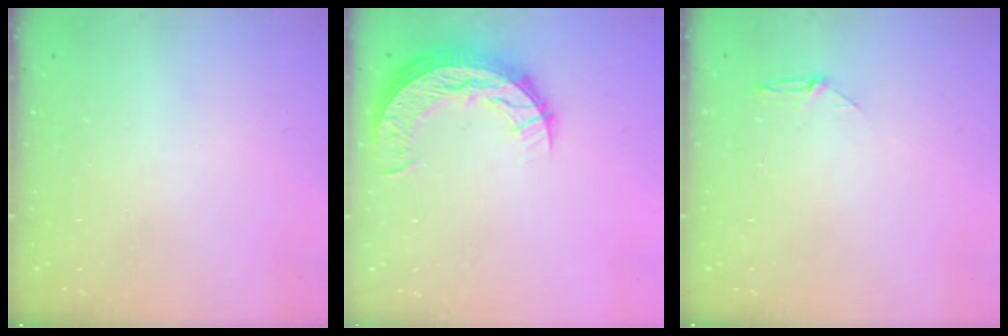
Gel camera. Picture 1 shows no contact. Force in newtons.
{"total": 12.2, "press": 12.2, "slide": 0.9}
{"total": 3.9, "press": 3.9, "slide": 0.5}